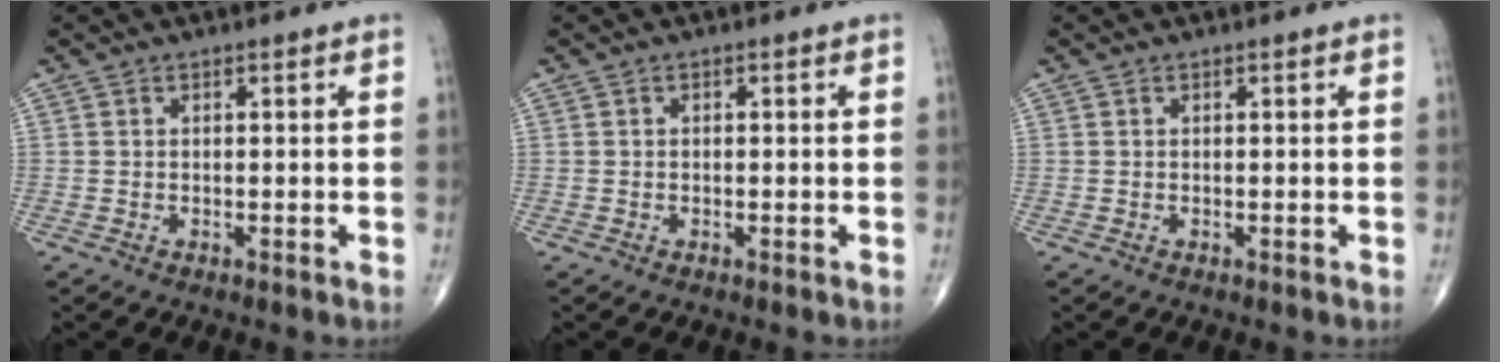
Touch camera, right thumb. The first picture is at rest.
{"total": 0.0}
{"total": 0.0}